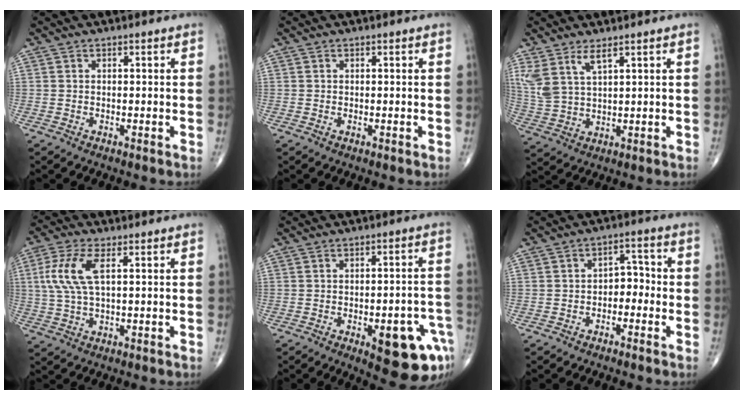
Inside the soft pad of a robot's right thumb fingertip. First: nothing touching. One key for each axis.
{"total": 0.0}
{"total": 6.6, "fx": 4.0, "fy": 2.2, "fz": 4.7, "tx": -0.108, "ty": -0.017, "tz": 0.091}
{"total": 8.4, "fx": 2.0, "fy": 3.2, "fz": 7.5, "tx": -0.186, "ty": 0.007, "tz": 0.042}
{"total": 13.3, "fx": -5.7, "fy": 4.7, "fz": 11.0, "tx": -0.100, "ty": 0.028, "tz": -0.059}
{"total": 4.1, "fx": -1.5, "fy": 2.8, "fz": 2.6, "tx": -0.017, "ty": 0.028, "tz": -0.033}